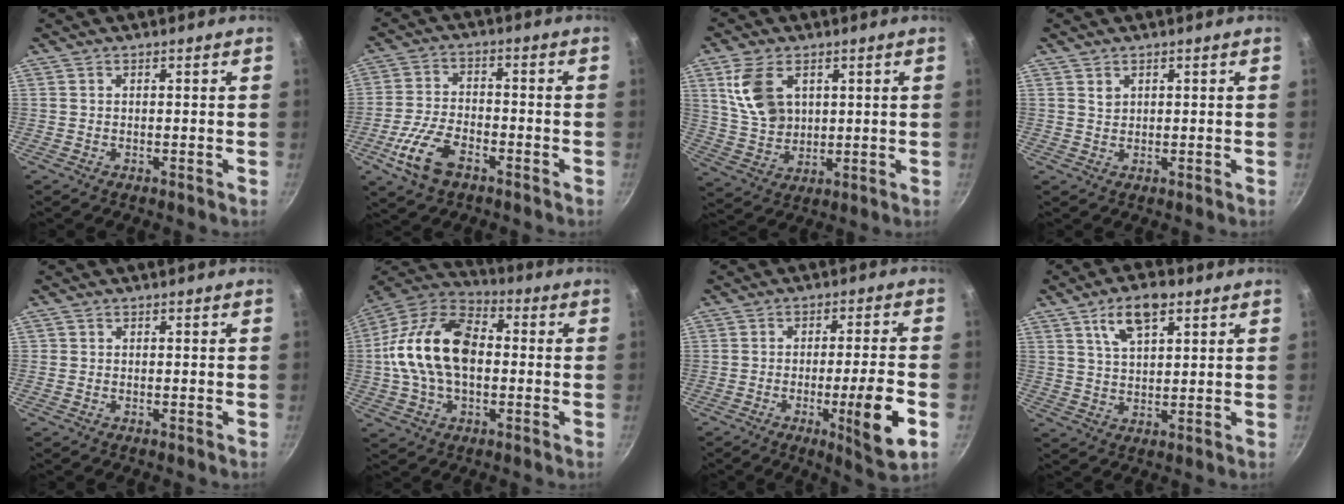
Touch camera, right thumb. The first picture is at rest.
{"total": 9.9, "force": [-4.7, 5.2, 7.0], "torque": [-0.139, 0.022, -0.092]}
{"total": 10.7, "force": [3.7, 7.2, 7.1], "torque": [-0.121, -0.020, 0.081]}
{"total": 1.5, "force": [0.9, 1.0, 0.6], "torque": [-0.007, -0.001, 0.017]}
{"total": 0.0}
{"total": 19.3, "force": [0.1, 12.2, 15.0], "torque": [-0.260, 0.034, -0.011]}
{"total": 11.8, "force": [-3.8, 1.2, 11.1], "torque": [-0.164, 0.011, -0.051]}
{"total": 8.7, "force": [4.4, 3.9, 6.4], "torque": [-0.103, -0.008, 0.079]}